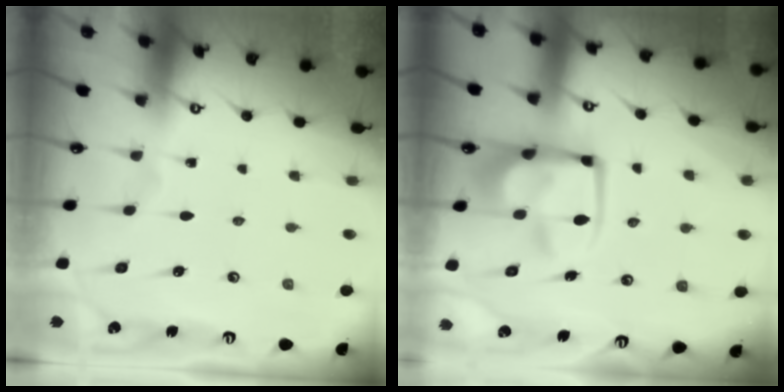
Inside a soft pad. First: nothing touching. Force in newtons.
{"total": 12.9, "press": 12.8, "slide": 1.5}